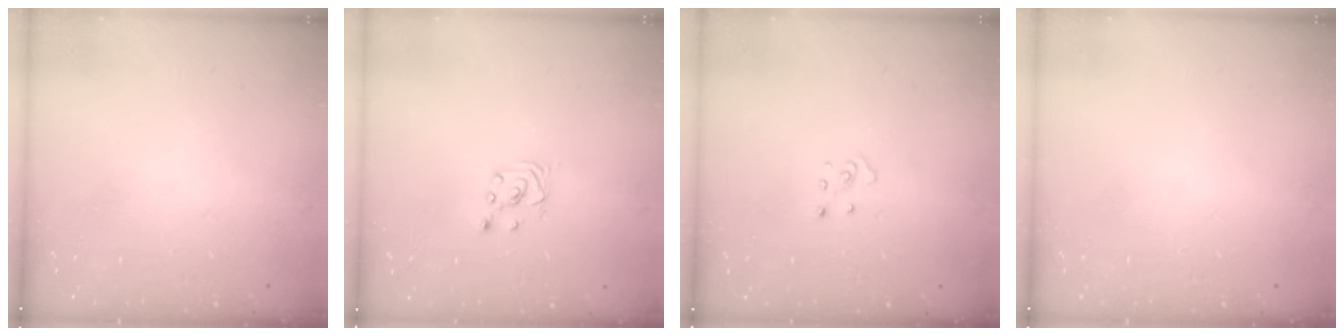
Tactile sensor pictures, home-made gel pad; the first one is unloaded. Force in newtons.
{"total": 1.6, "press": 1.6, "slide": 0.0}
{"total": 2.9, "press": 2.9, "slide": 0.2}
{"total": 0.0}